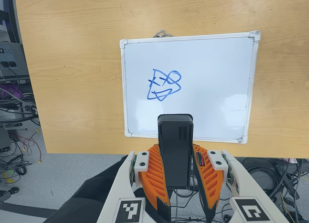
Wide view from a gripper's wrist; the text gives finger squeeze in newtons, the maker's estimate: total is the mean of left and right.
{"total": 6.7, "left": 5.1, "right": 8.3}